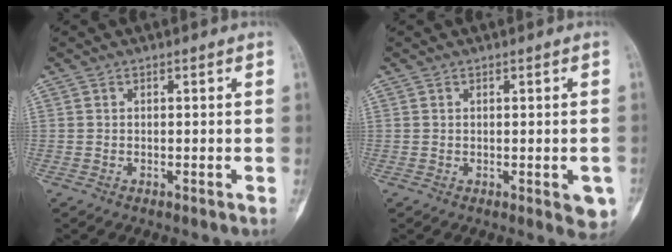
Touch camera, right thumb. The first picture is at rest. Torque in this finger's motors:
{"motor_torque": [0.85, 0.65, 0.76, -0.37, 0.28]}